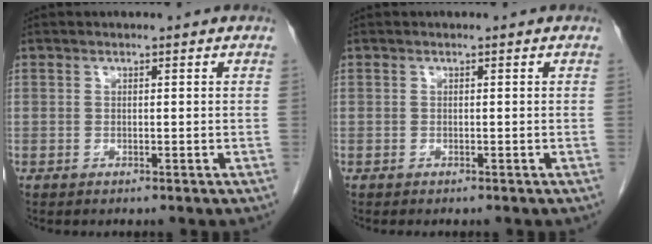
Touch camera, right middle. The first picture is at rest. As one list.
[{"total": 0.6, "force": [-0.6, 0.1, 0.2], "torque": [-0.008, -0.002, -0.009]}]